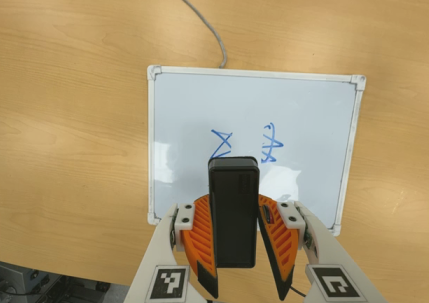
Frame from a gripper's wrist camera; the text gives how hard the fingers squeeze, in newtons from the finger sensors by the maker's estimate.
{"total": 8.0, "left": 7.5, "right": 8.5}